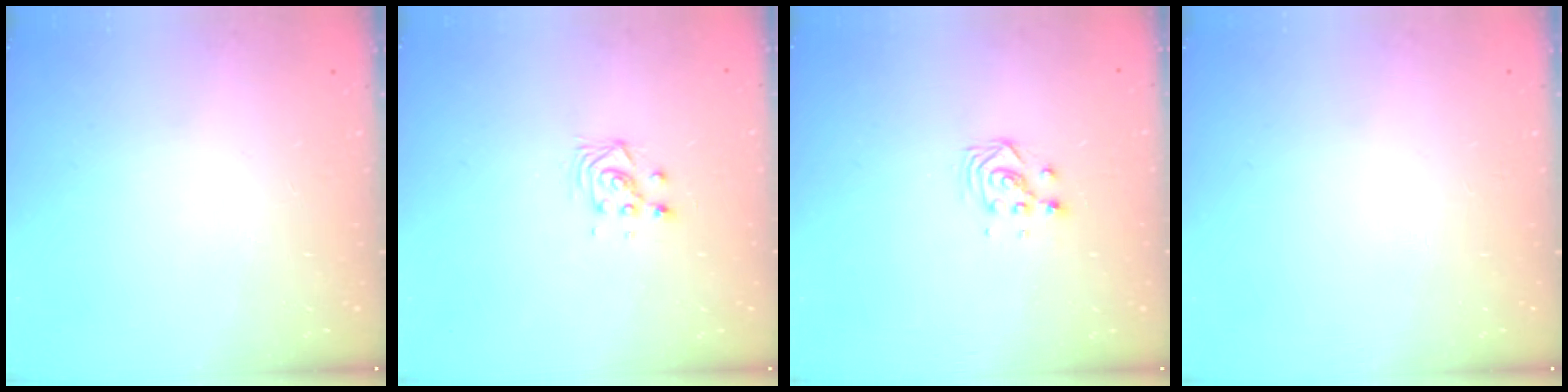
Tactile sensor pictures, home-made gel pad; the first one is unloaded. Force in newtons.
{"total": 3.7, "press": 3.7, "slide": 0.3}
{"total": 3.4, "press": 3.4, "slide": 0.2}
{"total": 0.0}